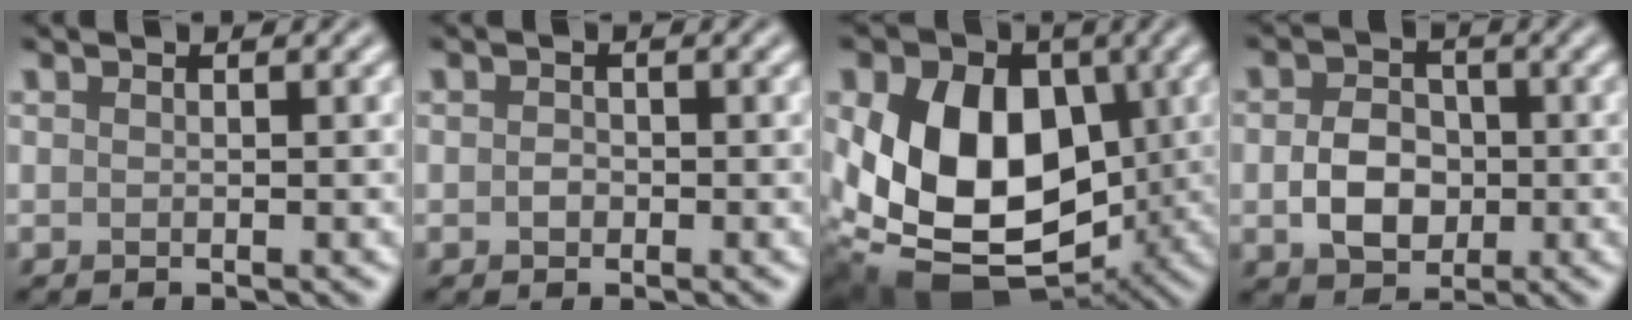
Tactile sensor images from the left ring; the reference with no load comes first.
{"total": 0.9, "force": [-0.2, 0.7, 0.5], "torque": [-0.009, -0.003, -0.006]}
{"total": 13.3, "force": [0.4, 9.3, 9.5], "torque": [-0.163, -0.017, 0.001]}
{"total": 4.4, "force": [-0.6, 3.4, 2.8], "torque": [-0.049, 0.000, -0.015]}